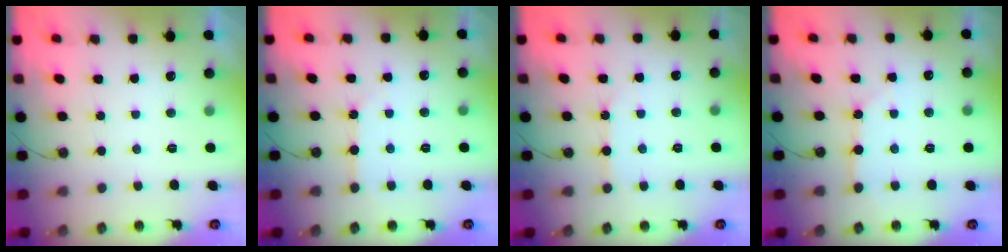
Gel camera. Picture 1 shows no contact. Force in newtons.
{"total": 3.9, "press": 3.8, "slide": 0.6}
{"total": 5.4, "press": 5.4, "slide": 0.3}
{"total": 3.1, "press": 3.1, "slide": 0.4}